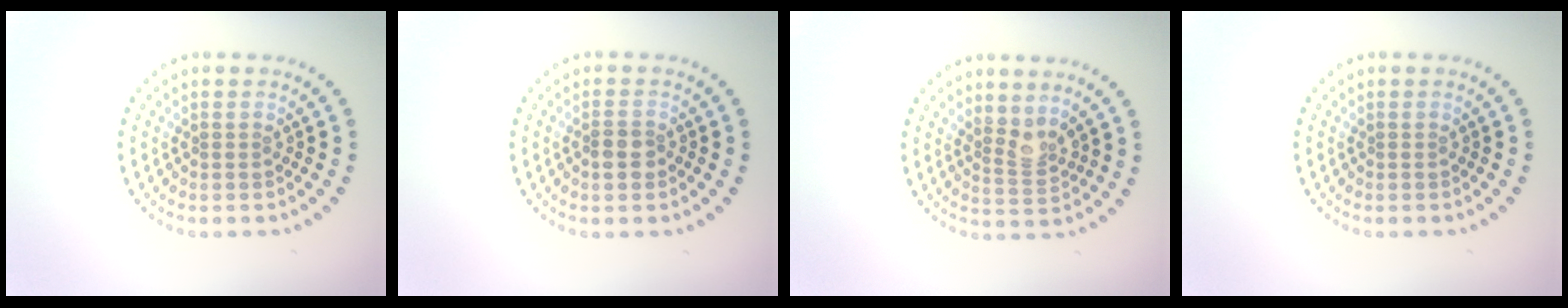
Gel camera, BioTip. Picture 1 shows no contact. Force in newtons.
{"total": 1.9, "press": 1.7, "slide": 0.8}
{"total": 2.0, "press": 1.5, "slide": 1.4}
{"total": 0.0}